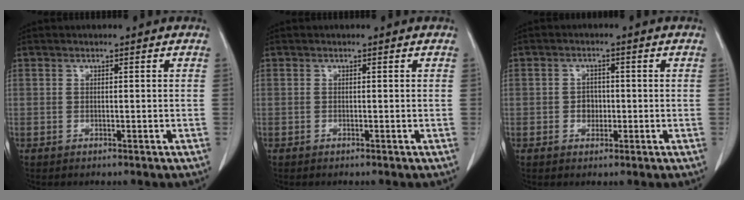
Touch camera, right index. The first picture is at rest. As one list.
[{"total": 0.0}, {"total": 2.4, "force": [-0.5, 2.0, 1.1], "torque": [-0.011, 0.006, -0.005]}]